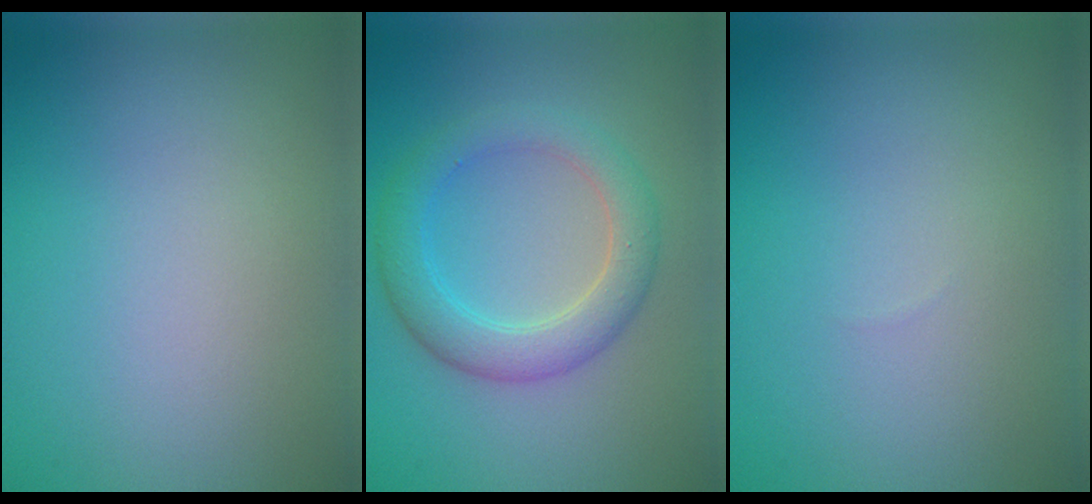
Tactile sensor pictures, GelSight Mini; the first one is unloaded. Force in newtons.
{"total": 4.2, "press": 4.2, "slide": 0.3}
{"total": 0.0}